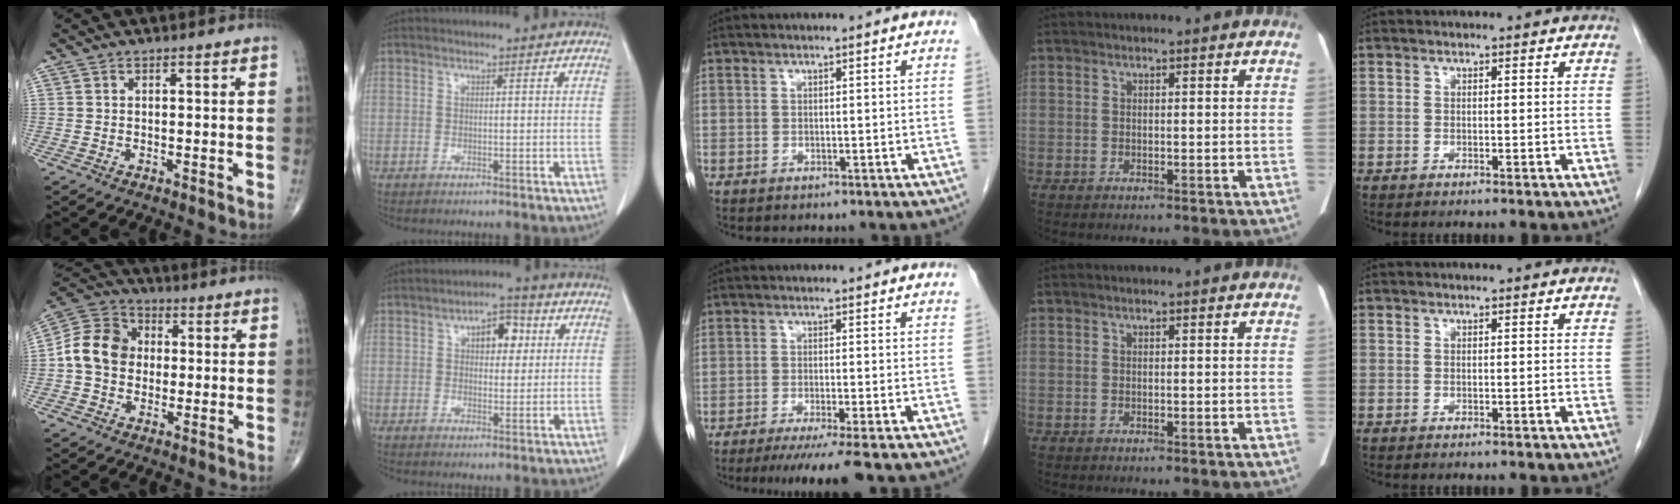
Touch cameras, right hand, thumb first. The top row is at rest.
{"thumb": {"total": 10.8, "force": [0.0, 9.0, 6.1], "torque": [-0.097, 0.029, -0.012]}, "index": {"total": 5.6, "force": [1.7, 2.9, 4.5], "torque": [-0.064, 0.017, 0.025]}, "middle": {"total": 6.8, "force": [-5.2, -1.0, 4.3], "torque": [-0.053, -0.017, -0.082]}}